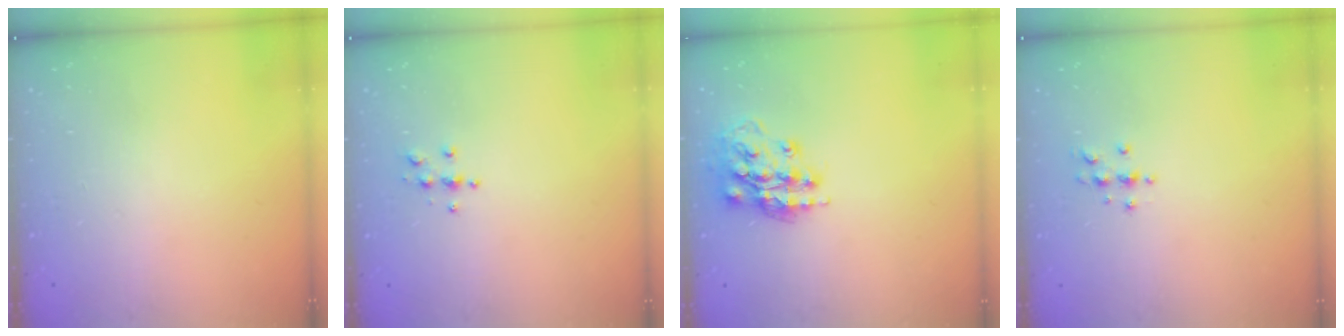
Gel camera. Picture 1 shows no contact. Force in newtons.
{"total": 3.9, "press": 3.9, "slide": 0.5}
{"total": 14.9, "press": 14.9, "slide": 1.1}
{"total": 3.7, "press": 3.6, "slide": 0.5}